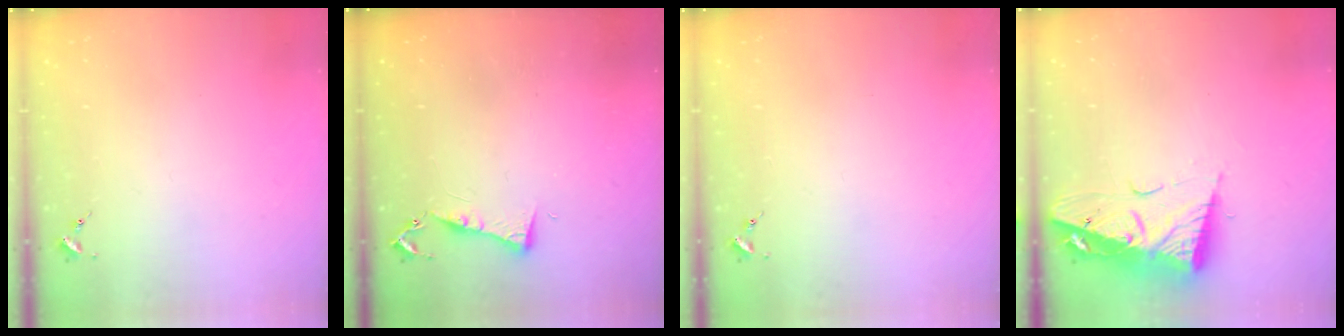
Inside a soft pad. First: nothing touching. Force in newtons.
{"total": 5.6, "press": 5.5, "slide": 0.8}
{"total": 0.0}
{"total": 10.8, "press": 10.8, "slide": 1.2}